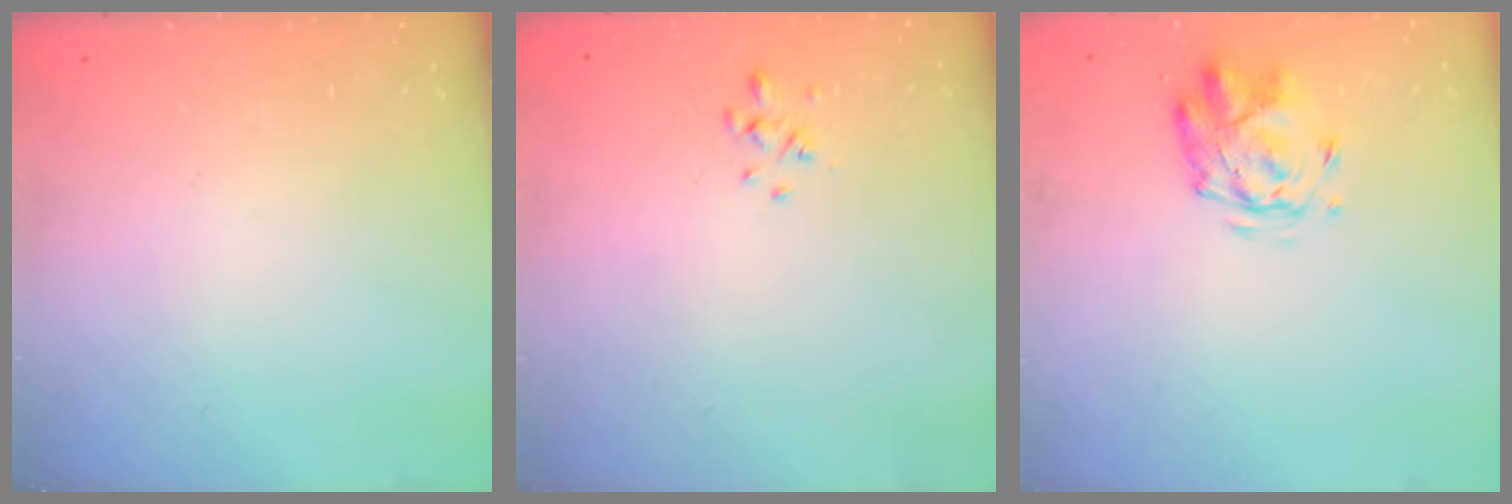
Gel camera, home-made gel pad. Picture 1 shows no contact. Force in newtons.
{"total": 0.8, "press": 0.6, "slide": 0.4}
{"total": 2.9, "press": 2.5, "slide": 1.5}